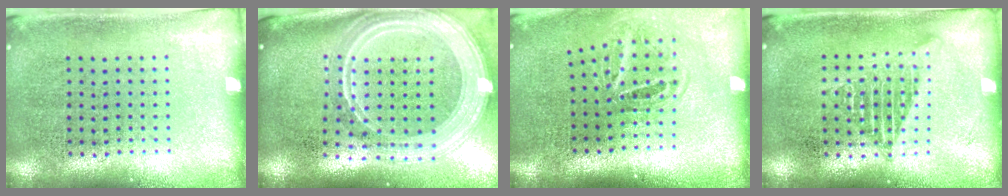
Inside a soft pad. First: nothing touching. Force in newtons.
{"total": 2.9, "press": 2.4, "slide": 1.6}
{"total": 1.8, "press": 1.2, "slide": 1.4}
{"total": 1.2, "press": 1.2, "slide": 0.0}